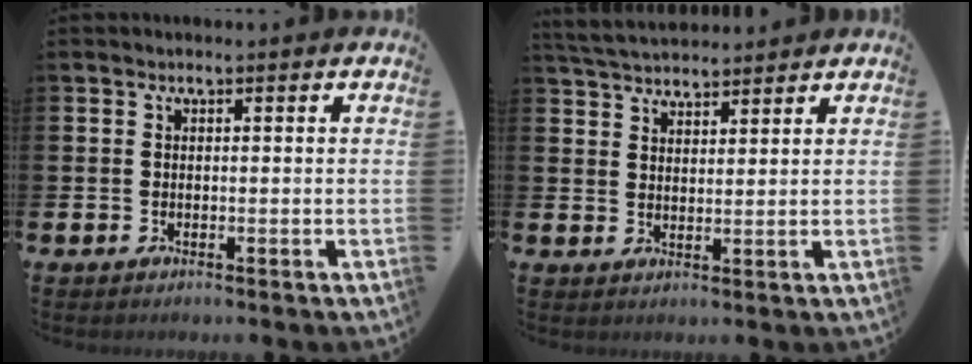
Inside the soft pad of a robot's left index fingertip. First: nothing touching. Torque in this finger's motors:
{"motor_torque": [0.96, -0.80, 0.14, 0.03]}